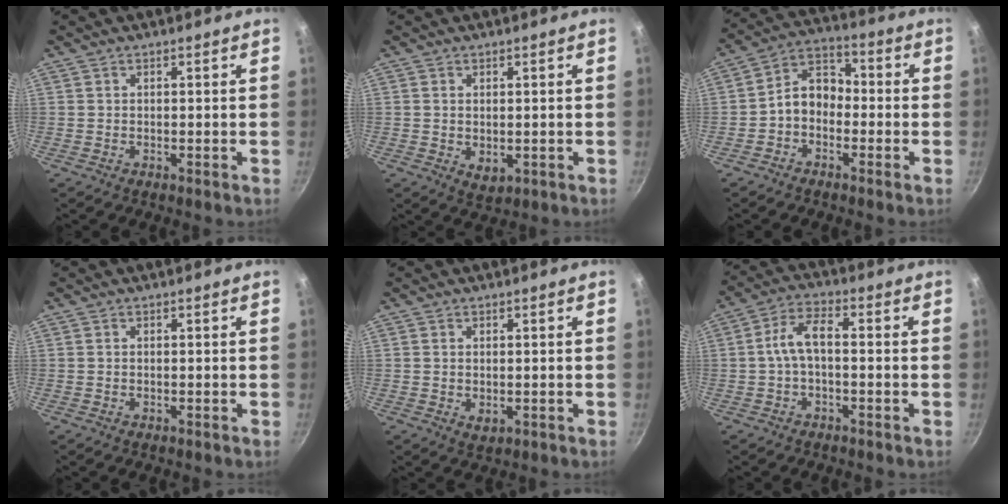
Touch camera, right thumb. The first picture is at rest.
{"total": 3.2, "force": [0.0, 2.2, 2.4], "torque": [-0.036, -0.010, 0.003]}
{"total": 7.6, "force": [-1.9, 5.6, 4.8], "torque": [-0.055, 0.041, -0.052]}
{"total": 0.0}
{"total": 2.3, "force": [0.0, 1.5, 1.7], "torque": [-0.026, -0.006, 0.001]}
{"total": 6.1, "force": [-0.9, 2.9, 5.3], "torque": [-0.106, 0.031, -0.025]}